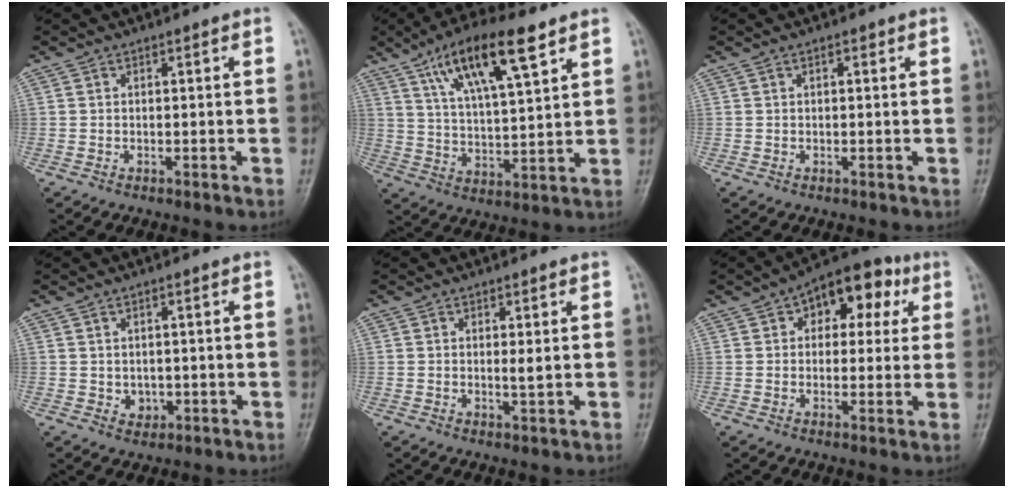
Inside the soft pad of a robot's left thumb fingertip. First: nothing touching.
{"total": 15.4, "force": [8.4, 4.2, 12.2], "torque": [-0.200, -0.021, 0.152]}
{"total": 0.8, "force": [0.3, 0.3, 0.6], "torque": [-0.006, 0.002, 0.002]}
{"total": 2.3, "force": [-0.2, 1.9, 1.2], "torque": [-0.008, 0.001, 0.002]}
{"total": 1.3, "force": [0.3, 0.1, 1.2], "torque": [-0.023, -0.005, 0.005]}
{"total": 12.1, "force": [4.3, 7.4, 8.6], "torque": [-0.062, 0.015, 0.051]}